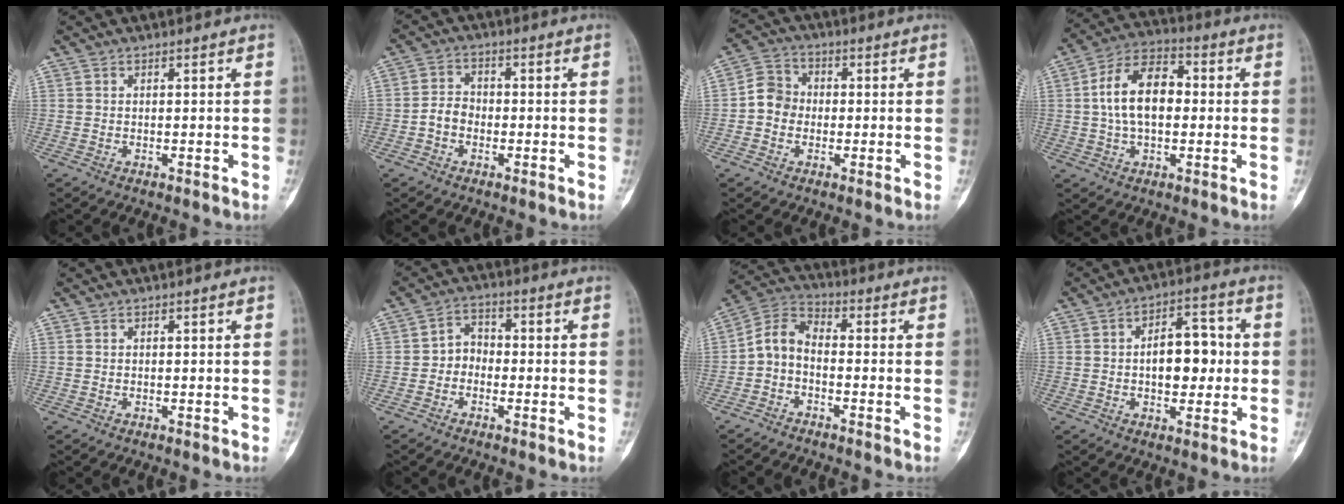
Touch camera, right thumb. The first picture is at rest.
{"total": 4.6, "force": [-1.6, 3.7, 2.2], "torque": [-0.024, 0.020, -0.039]}
{"total": 6.4, "force": [-1.0, 5.7, 2.7], "torque": [-0.023, 0.019, -0.033]}
{"total": 13.0, "force": [0.5, 8.0, 10.2], "torque": [-0.168, 0.031, 0.000]}
{"total": 0.0}
{"total": 4.7, "force": [-1.4, 4.0, 2.1], "torque": [-0.008, 0.023, -0.039]}
{"total": 6.9, "force": [-1.9, 4.6, 4.7], "torque": [-0.081, 0.035, -0.053]}
{"total": 10.8, "force": [-0.1, 6.6, 8.6], "torque": [-0.086, 0.025, -0.004]}